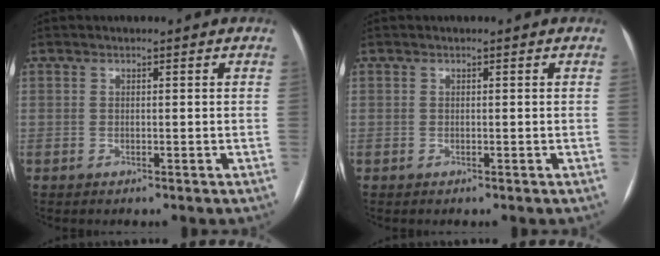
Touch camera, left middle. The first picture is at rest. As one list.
[{"total": 0.0}]